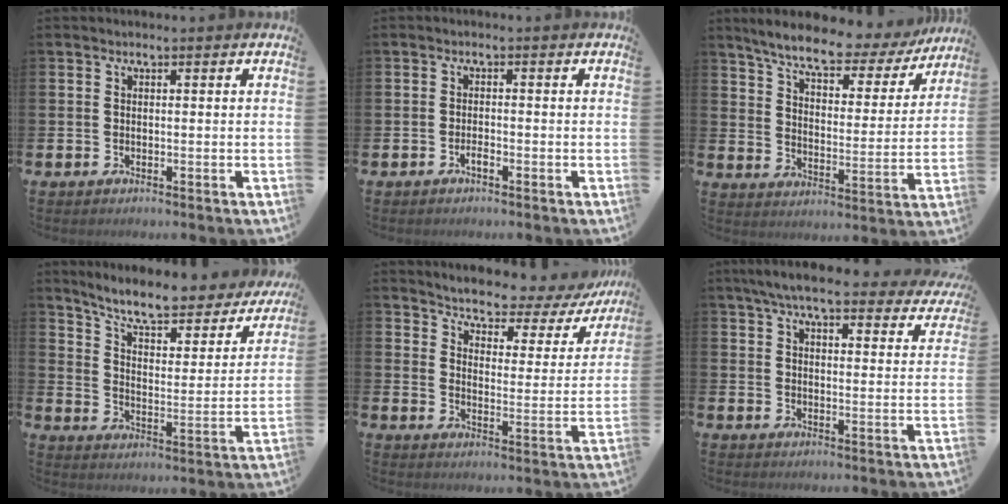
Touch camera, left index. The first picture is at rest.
{"total": 1.1, "force": [-0.7, 0.3, 0.8], "torque": [-0.015, -0.003, -0.015]}
{"total": 8.1, "force": [7.1, 1.6, 3.6], "torque": [-0.095, -0.045, 0.116]}
{"total": 8.2, "force": [7.3, 1.7, 3.3], "torque": [-0.091, -0.053, 0.121]}
{"total": 4.6, "force": [4.3, 1.1, 1.2], "torque": [-0.041, -0.040, 0.065]}
{"total": 6.8, "force": [6.1, 1.0, 2.8], "torque": [-0.071, -0.028, 0.107]}